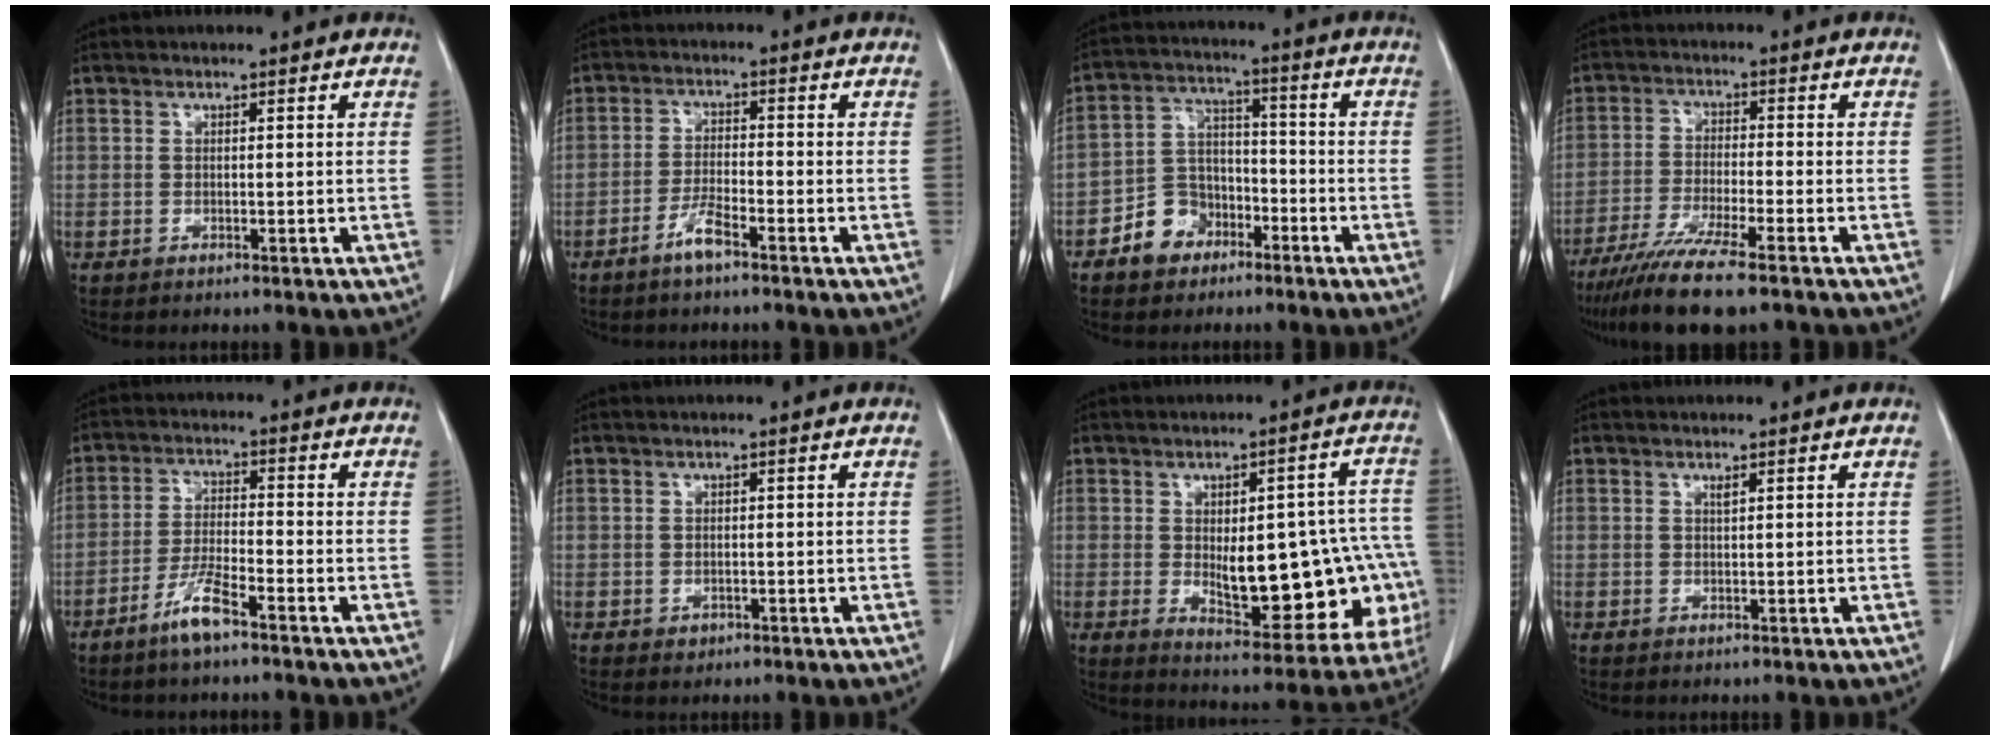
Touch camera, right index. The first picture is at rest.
{"total": 3.7, "force": [-2.7, 0.4, 2.5], "torque": [-0.053, -0.001, -0.054]}
{"total": 7.6, "force": [-4.3, 5.9, 2.2], "torque": [-0.049, 0.023, -0.072]}
{"total": 10.8, "force": [-8.2, 0.3, 6.9], "torque": [-0.120, -0.028, -0.138]}
{"total": 5.6, "force": [-3.9, 0.5, 4.0], "torque": [-0.085, -0.006, -0.079]}
{"total": 1.0, "force": [-0.3, 0.9, 0.3], "torque": [-0.004, 0.003, -0.001]}
{"total": 19.9, "force": [-2.6, 7.4, 18.3], "torque": [-0.174, 0.026, -0.003]}
{"total": 0.5, "force": [0.4, 0.0, 0.4], "torque": [-0.011, -0.003, 0.008]}